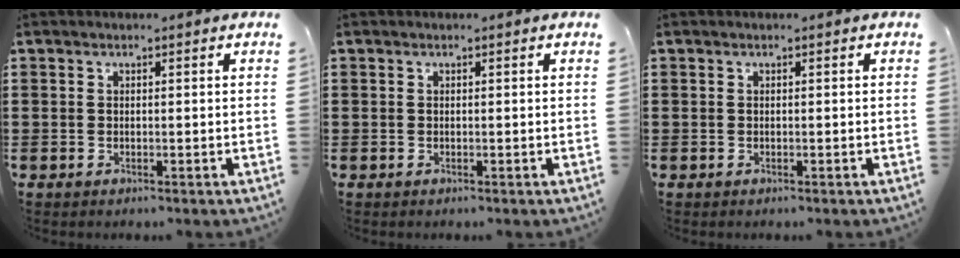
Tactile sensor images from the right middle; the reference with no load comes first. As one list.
[{"total": 0.0}, {"total": 0.0}]